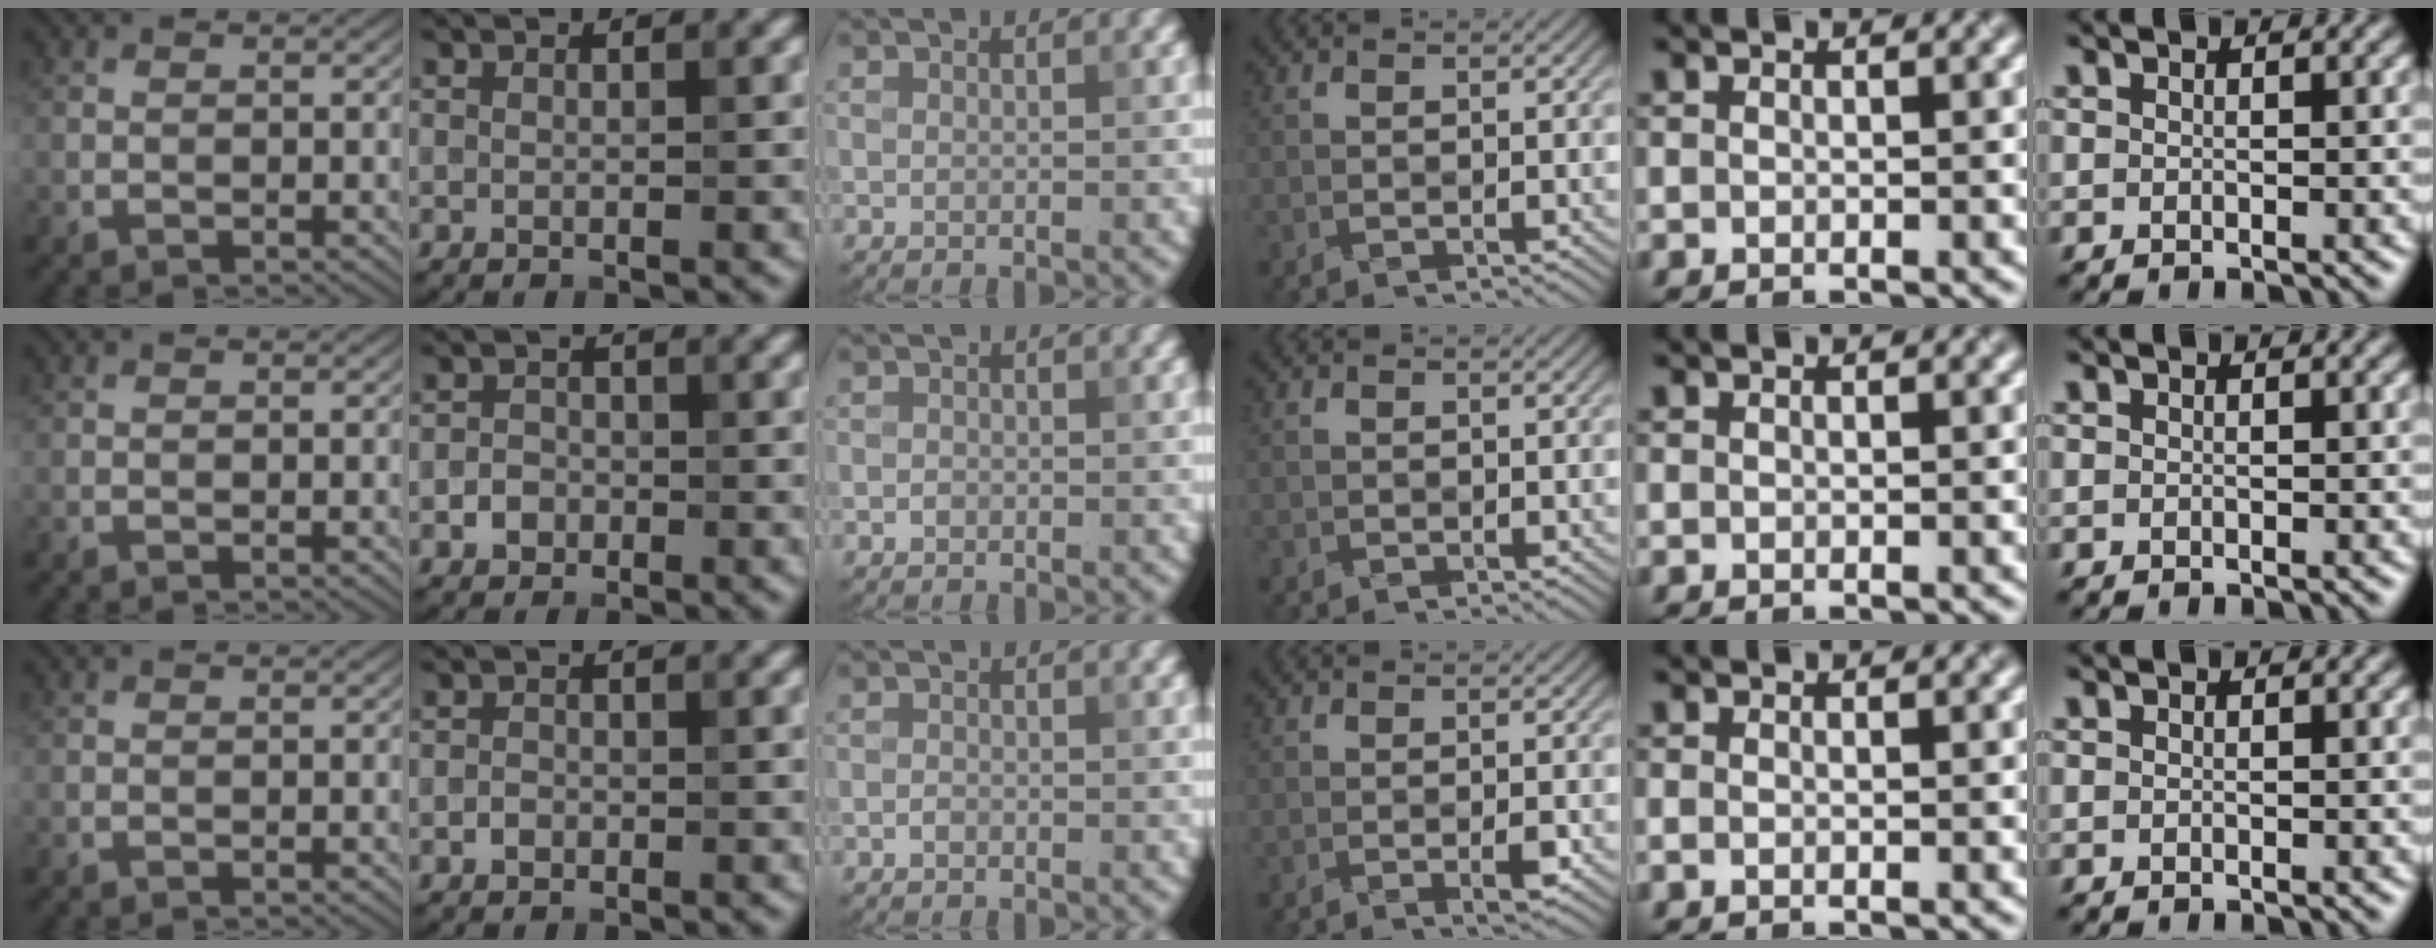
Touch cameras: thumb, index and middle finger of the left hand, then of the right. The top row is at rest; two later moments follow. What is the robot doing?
{"motion": "fold", "object": "handkerchief"}